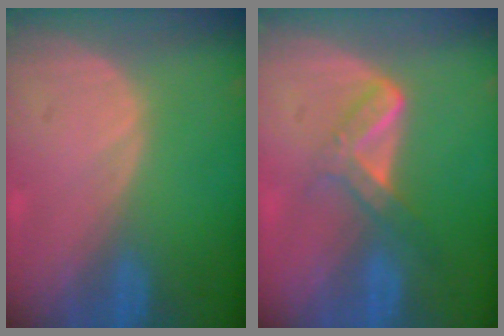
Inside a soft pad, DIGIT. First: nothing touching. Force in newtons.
{"total": 5.5, "press": 4.7, "slide": 2.8}